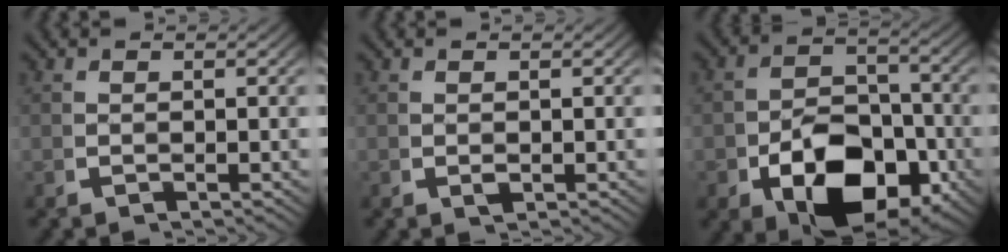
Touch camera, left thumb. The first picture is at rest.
{"total": 0.7, "force": [0.1, 0.6, 0.4], "torque": [-0.008, -0.004, 0.005]}
{"total": 12.0, "force": [-3.0, 8.2, 8.3], "torque": [-0.145, -0.053, -0.029]}